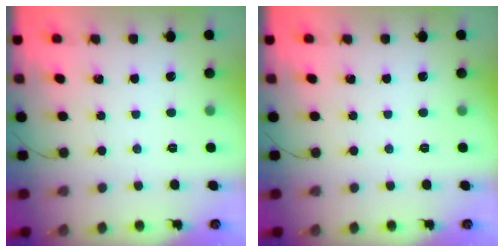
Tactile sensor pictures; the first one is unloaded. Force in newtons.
{"total": 0.0}